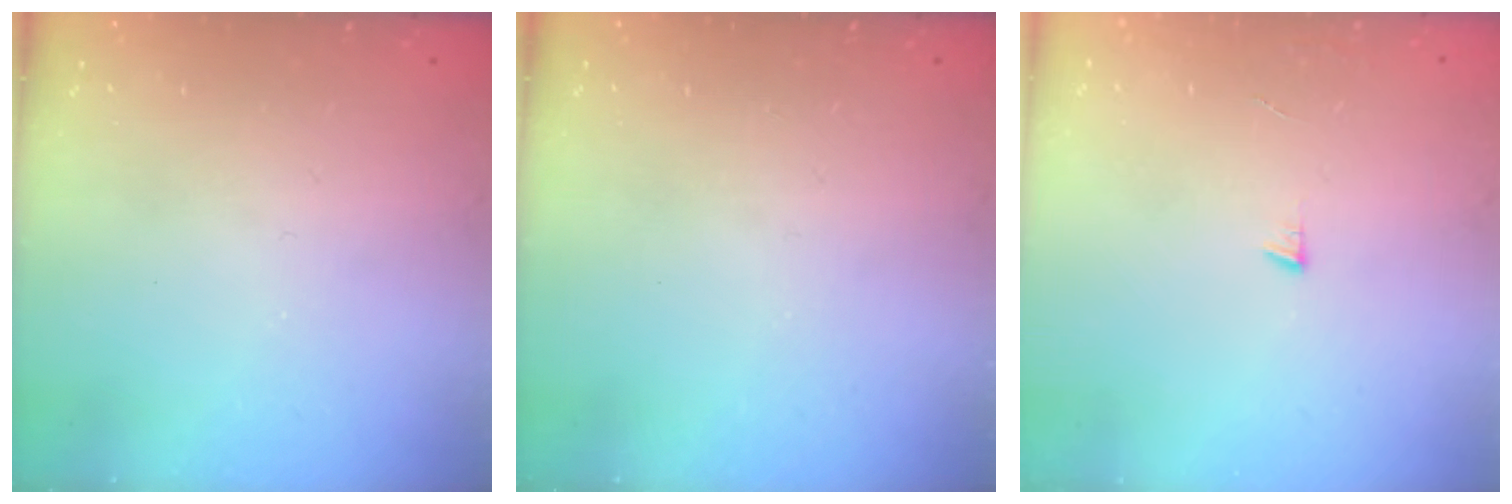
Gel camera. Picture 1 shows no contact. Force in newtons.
{"total": 0.0}
{"total": 4.1, "press": 4.1, "slide": 0.4}